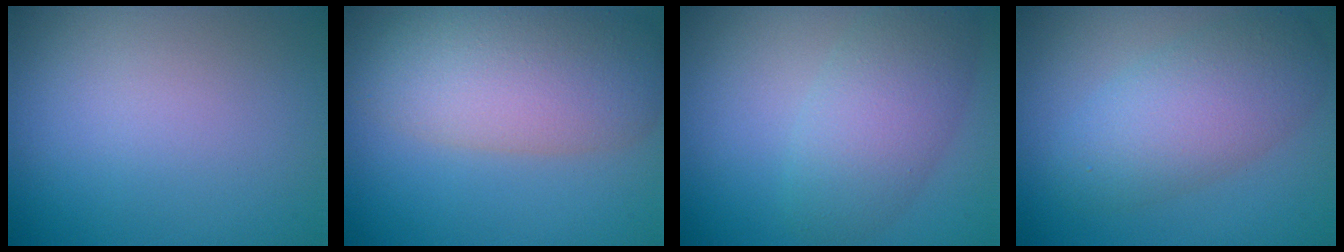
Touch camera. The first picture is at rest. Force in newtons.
{"total": 7.5, "press": 7.5, "slide": 0.3}
{"total": 5.1, "press": 5.1, "slide": 0.2}
{"total": 5.4, "press": 5.4, "slide": 0.1}